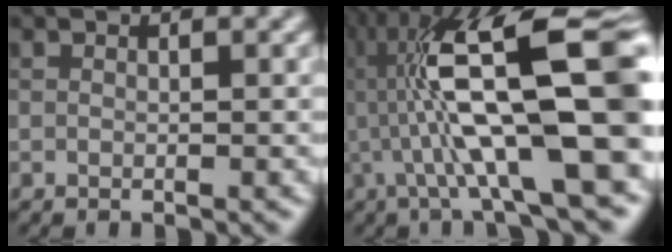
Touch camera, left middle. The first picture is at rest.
{"total": 14.1, "force": [-0.8, 3.1, 13.7], "torque": [-0.239, 0.025, -0.012]}